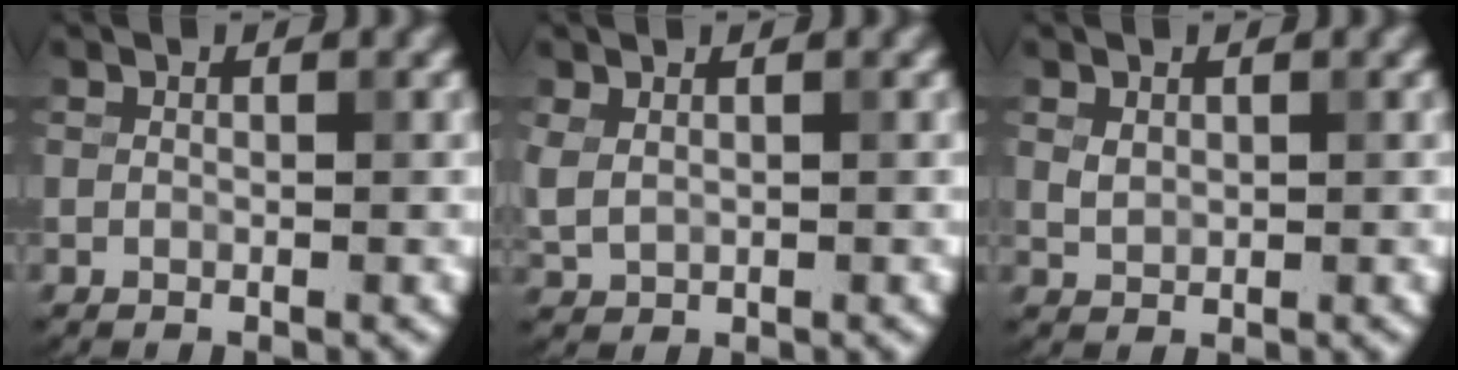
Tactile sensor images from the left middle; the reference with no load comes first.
{"total": 1.9, "force": [0.4, 1.4, 1.3], "torque": [-0.033, 0.003, 0.015]}
{"total": 1.0, "force": [0.5, 0.7, 0.5], "torque": [-0.012, 0.002, 0.016]}